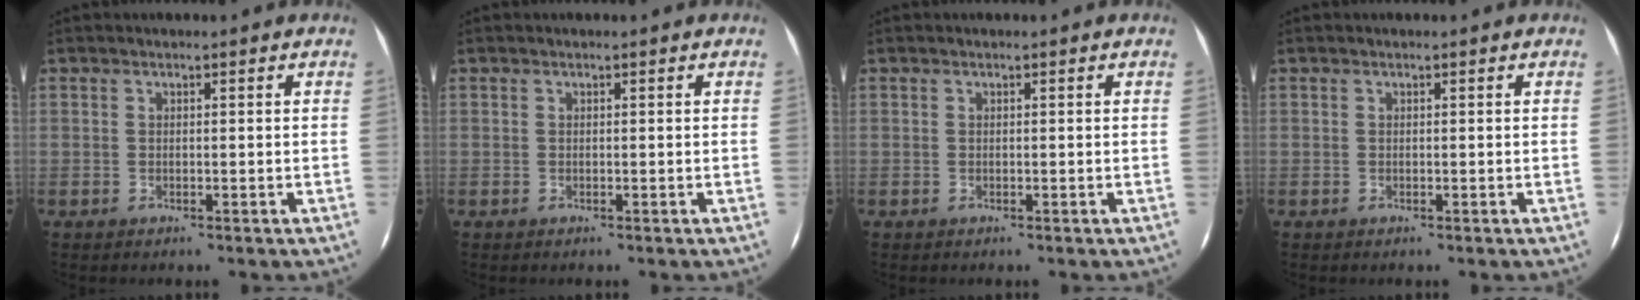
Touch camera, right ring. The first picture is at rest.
{"total": 0.0}
{"total": 0.0}
{"total": 0.0}